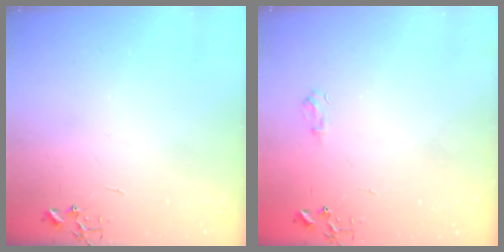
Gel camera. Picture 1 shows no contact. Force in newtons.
{"total": 5.7, "press": 5.7, "slide": 0.6}